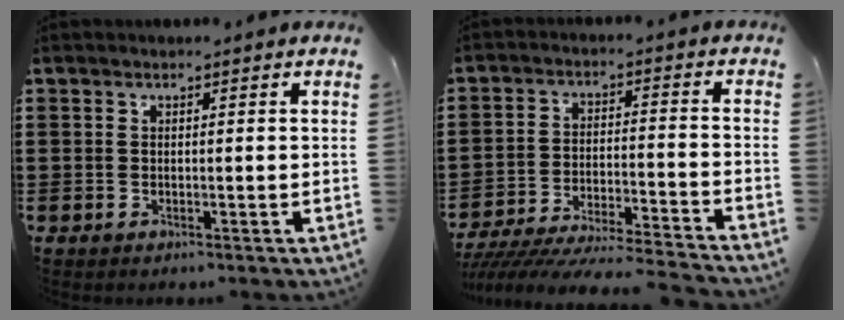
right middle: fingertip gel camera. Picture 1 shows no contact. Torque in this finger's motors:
{"motor_torque": [1.76, -0.37, 0.24, 0.16]}